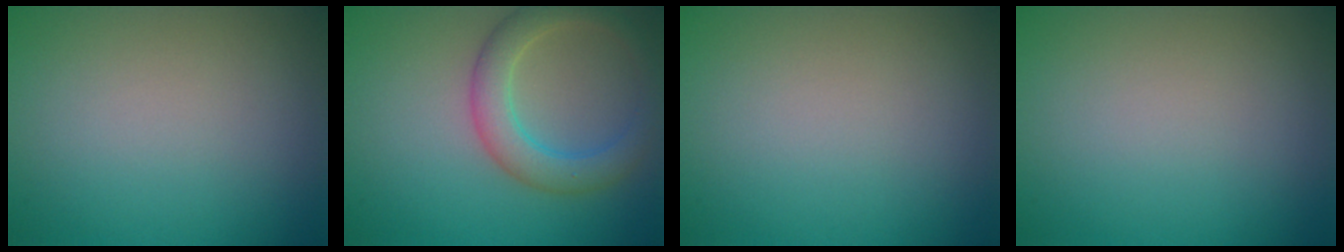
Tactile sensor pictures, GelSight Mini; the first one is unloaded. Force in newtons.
{"total": 4.1, "press": 4.1, "slide": 0.0}
{"total": 0.0}
{"total": 0.0}